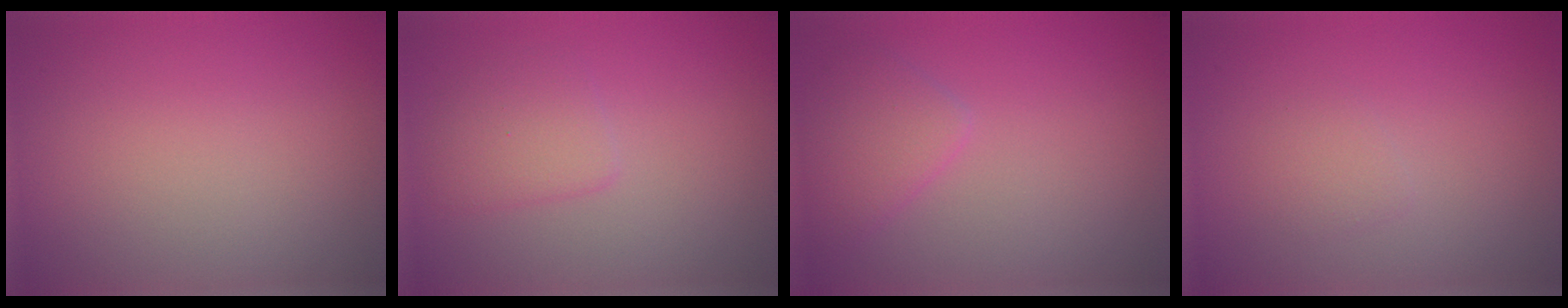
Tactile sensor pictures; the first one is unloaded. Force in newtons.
{"total": 2.2, "press": 2.2, "slide": 0.1}
{"total": 2.6, "press": 2.6, "slide": 0.1}
{"total": 1.0, "press": 1.0, "slide": 0.1}